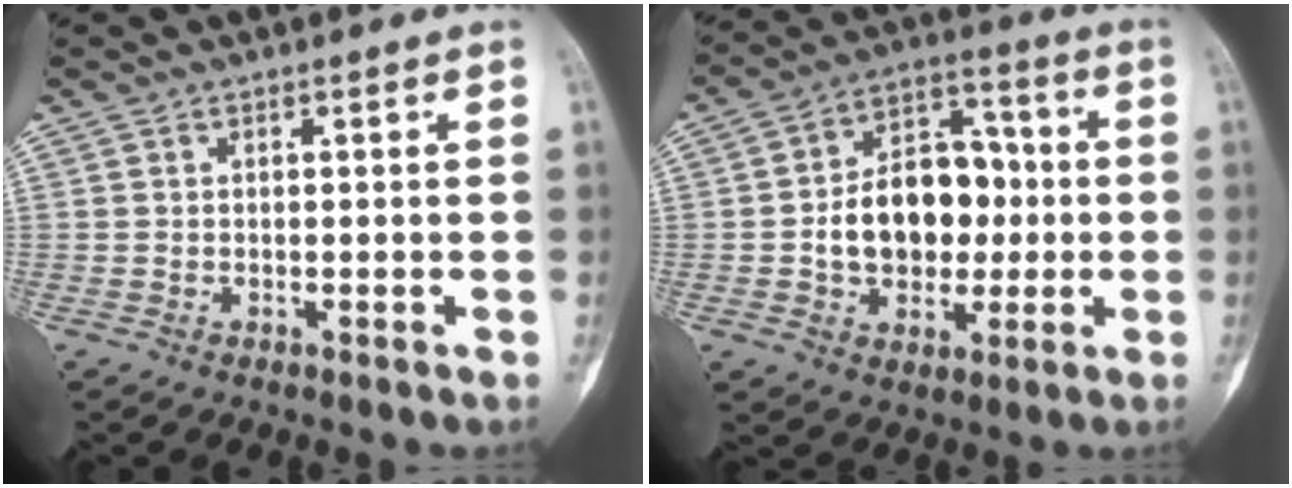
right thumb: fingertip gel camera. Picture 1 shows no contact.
{"total": 15.6, "force": [-0.9, 11.1, 11.0], "torque": [-0.134, 0.036, -0.010]}